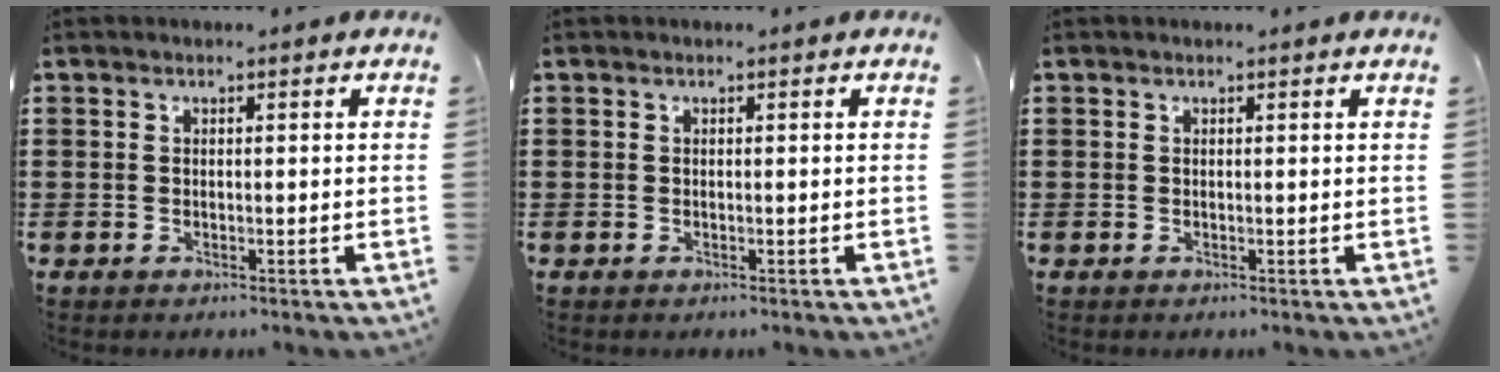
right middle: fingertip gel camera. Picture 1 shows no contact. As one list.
[{"total": 0.0}, {"total": 0.0}]